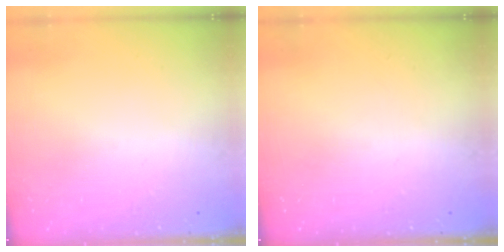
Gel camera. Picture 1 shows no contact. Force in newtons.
{"total": 0.0}